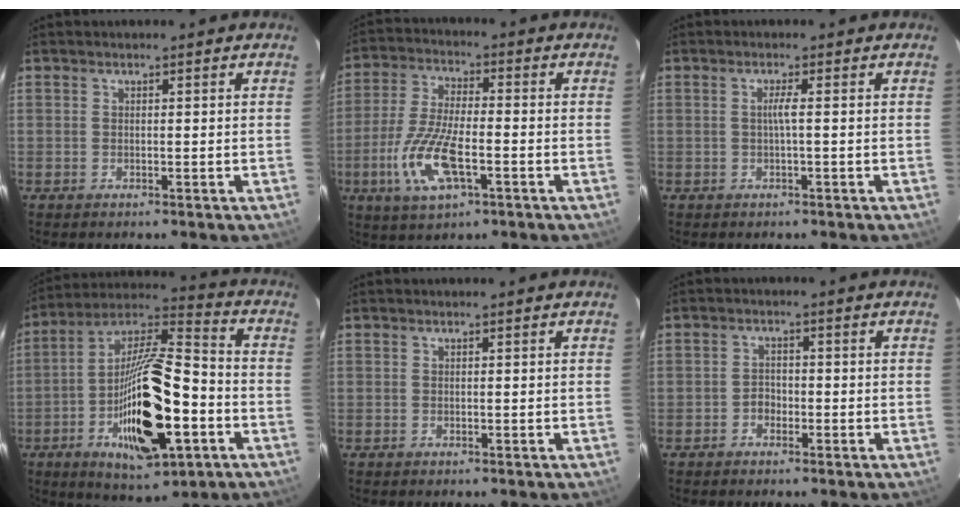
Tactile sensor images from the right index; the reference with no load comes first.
{"total": 12.6, "force": [-4.5, 4.5, 10.9], "torque": [-0.235, -0.009, -0.086]}
{"total": 1.5, "force": [-0.3, -0.5, 1.4], "torque": [-0.027, 0.000, -0.005]}
{"total": 21.8, "force": [-7.2, 7.8, 19.0], "torque": [-0.350, -0.004, -0.121]}
{"total": 0.0}
{"total": 2.0, "force": [-1.3, 1.4, 0.7], "torque": [-0.014, 0.006, -0.022]}